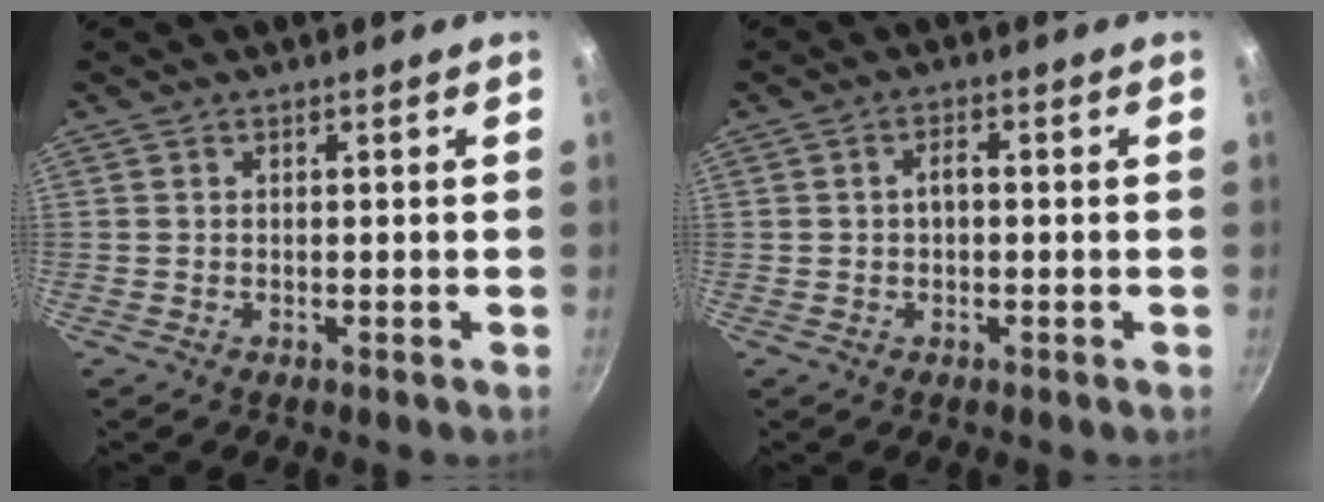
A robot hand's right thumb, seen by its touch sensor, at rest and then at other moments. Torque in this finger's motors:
{"motor_torque": [-0.30, -0.23, -0.17, 0.21, 0.02]}